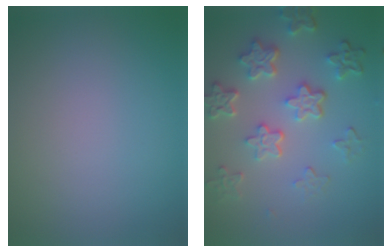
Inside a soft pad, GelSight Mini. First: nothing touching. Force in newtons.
{"total": 5.9, "press": 4.4, "slide": 3.9}